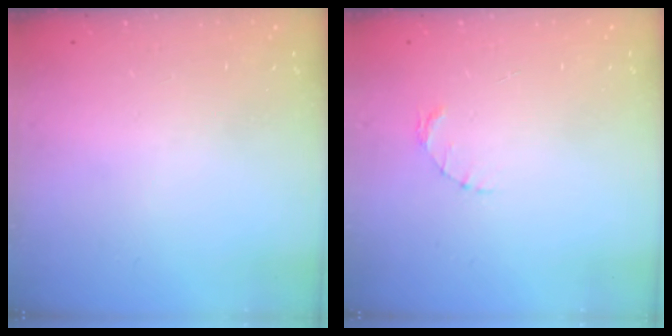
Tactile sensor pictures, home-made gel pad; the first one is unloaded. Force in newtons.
{"total": 1.6, "press": 1.5, "slide": 0.3}